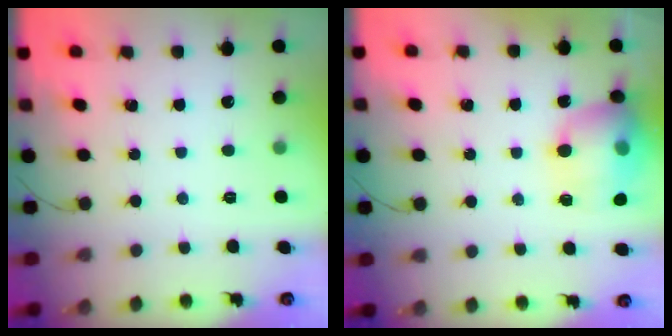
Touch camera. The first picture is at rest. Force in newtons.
{"total": 16.2, "press": 16.0, "slide": 2.4}